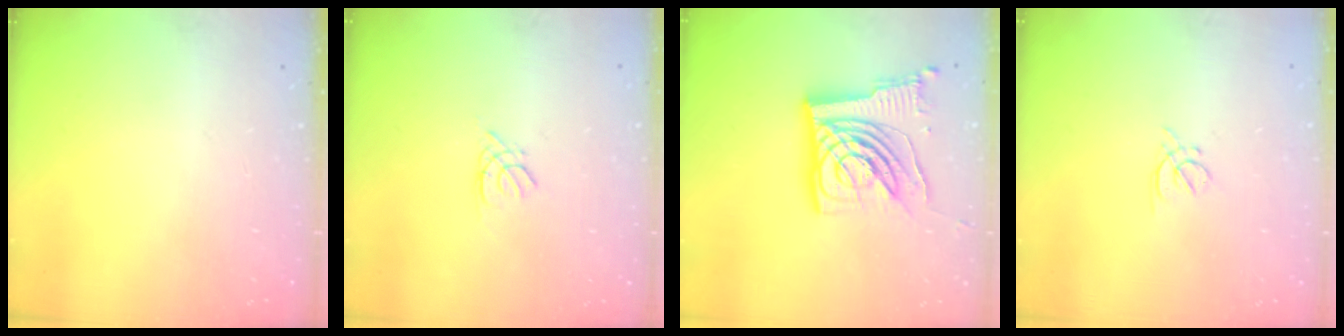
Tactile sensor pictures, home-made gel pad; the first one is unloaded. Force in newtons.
{"total": 1.3, "press": 1.3, "slide": 0.3}
{"total": 16.6, "press": 16.4, "slide": 2.1}
{"total": 2.5, "press": 2.4, "slide": 0.6}